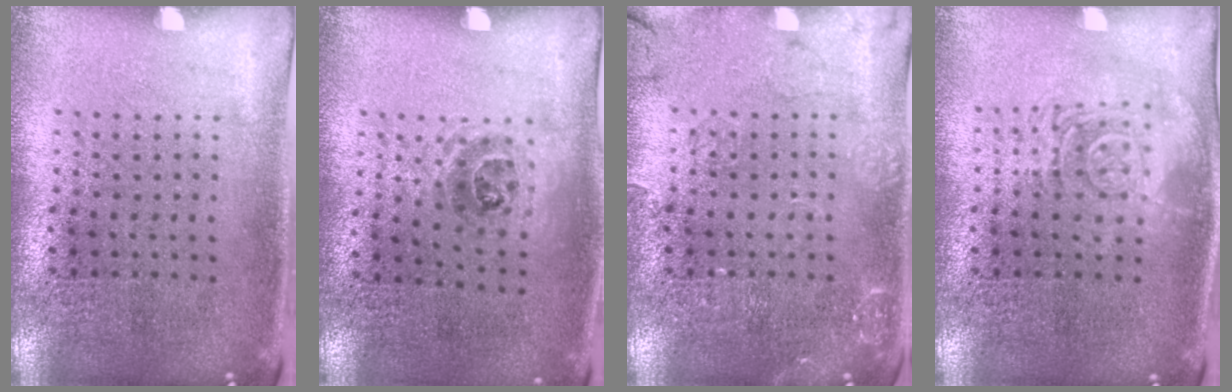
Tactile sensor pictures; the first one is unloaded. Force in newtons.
{"total": 1.0, "press": 0.6, "slide": 0.7}
{"total": 2.4, "press": 2.4, "slide": 0.4}
{"total": 2.8, "press": 2.8, "slide": 0.5}